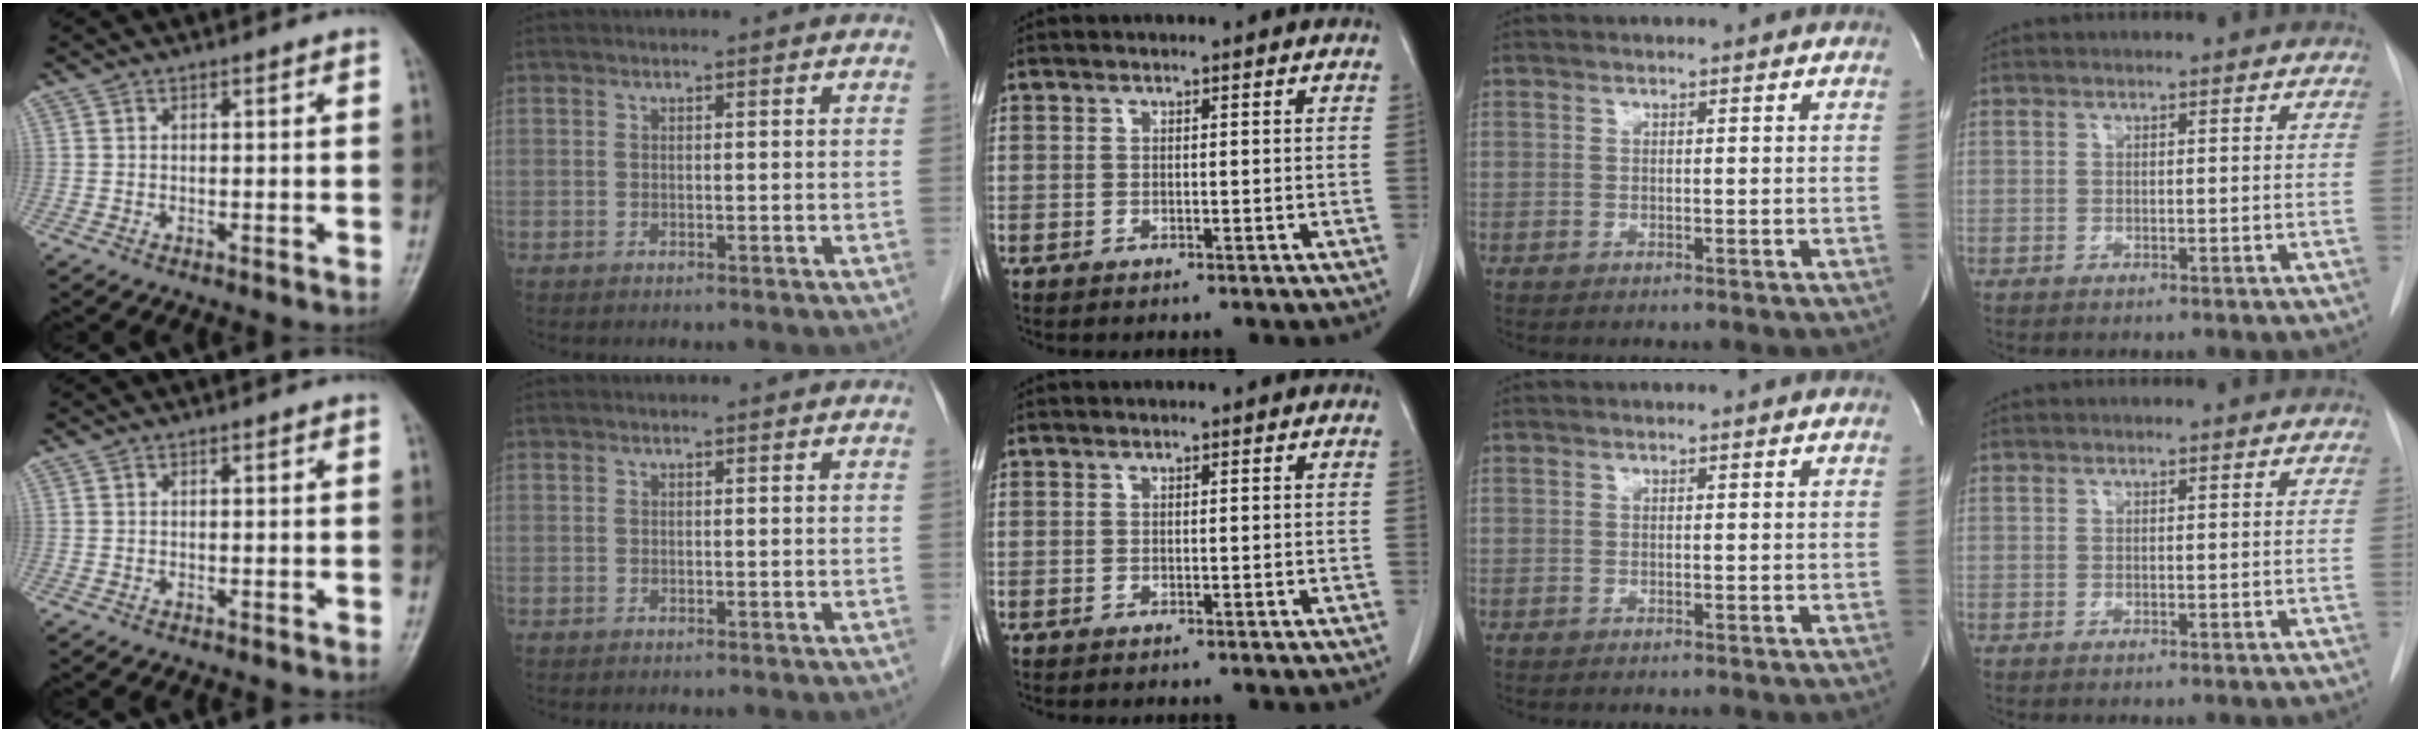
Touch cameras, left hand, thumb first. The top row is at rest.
{}